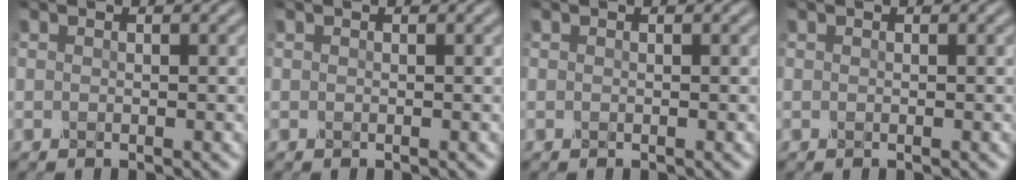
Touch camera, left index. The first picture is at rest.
{"total": 0.0}
{"total": 0.0}
{"total": 0.0}